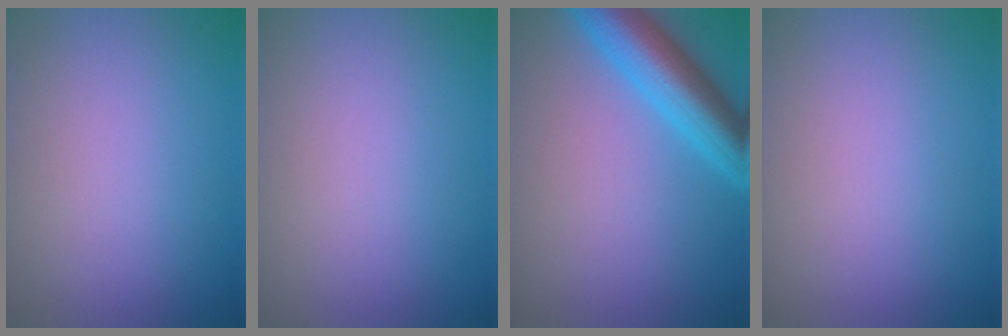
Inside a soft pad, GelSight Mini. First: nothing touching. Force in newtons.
{"total": 0.0}
{"total": 6.6, "press": 6.6, "slide": 0.2}
{"total": 0.0}